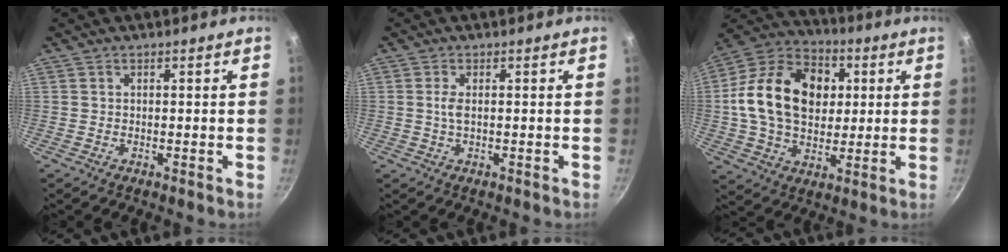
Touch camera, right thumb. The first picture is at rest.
{"total": 2.0, "force": [0.1, 0.7, 1.8], "torque": [-0.042, 0.001, 0.003]}
{"total": 21.0, "force": [3.0, 15.2, 14.3], "torque": [-0.217, 0.021, 0.040]}